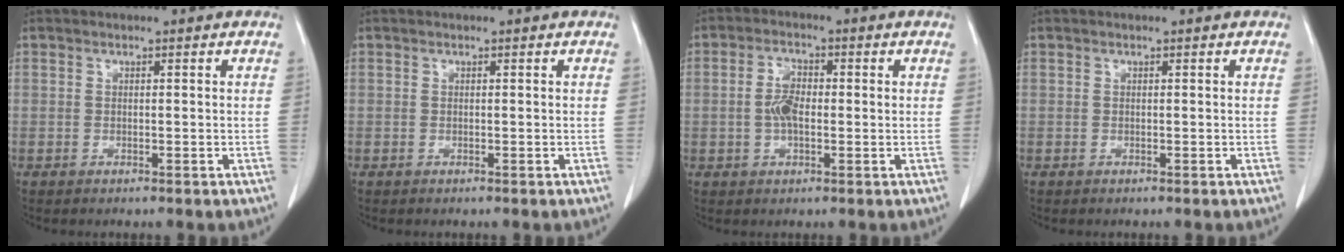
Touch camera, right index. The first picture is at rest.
{"total": 0.0}
{"total": 4.3, "force": [-0.1, 2.1, 3.8], "torque": [-0.085, 0.007, -0.004]}
{"total": 0.0}